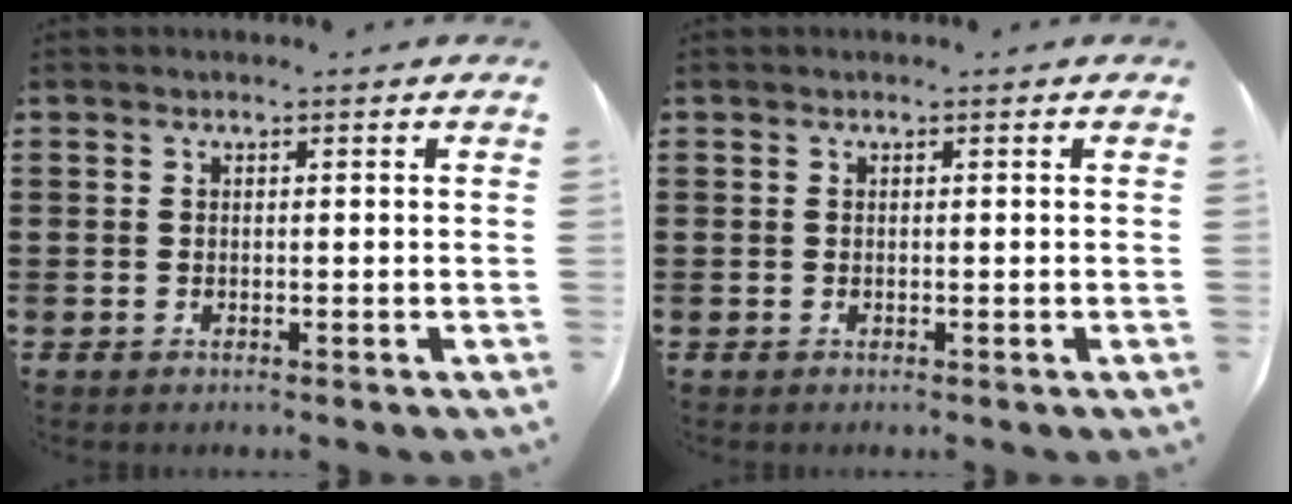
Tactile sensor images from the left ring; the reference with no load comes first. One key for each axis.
{"total": 0.0}